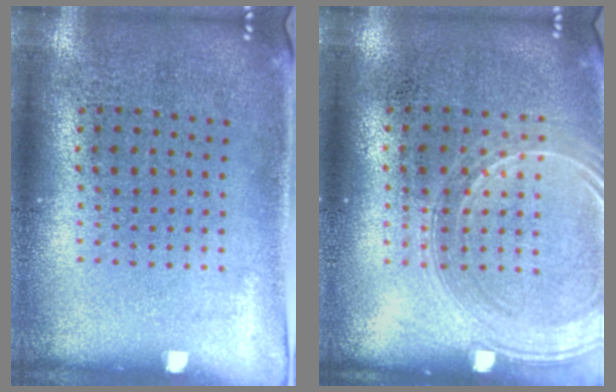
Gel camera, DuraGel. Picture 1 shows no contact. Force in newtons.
{"total": 1.5, "press": 1.5, "slide": 0.4}